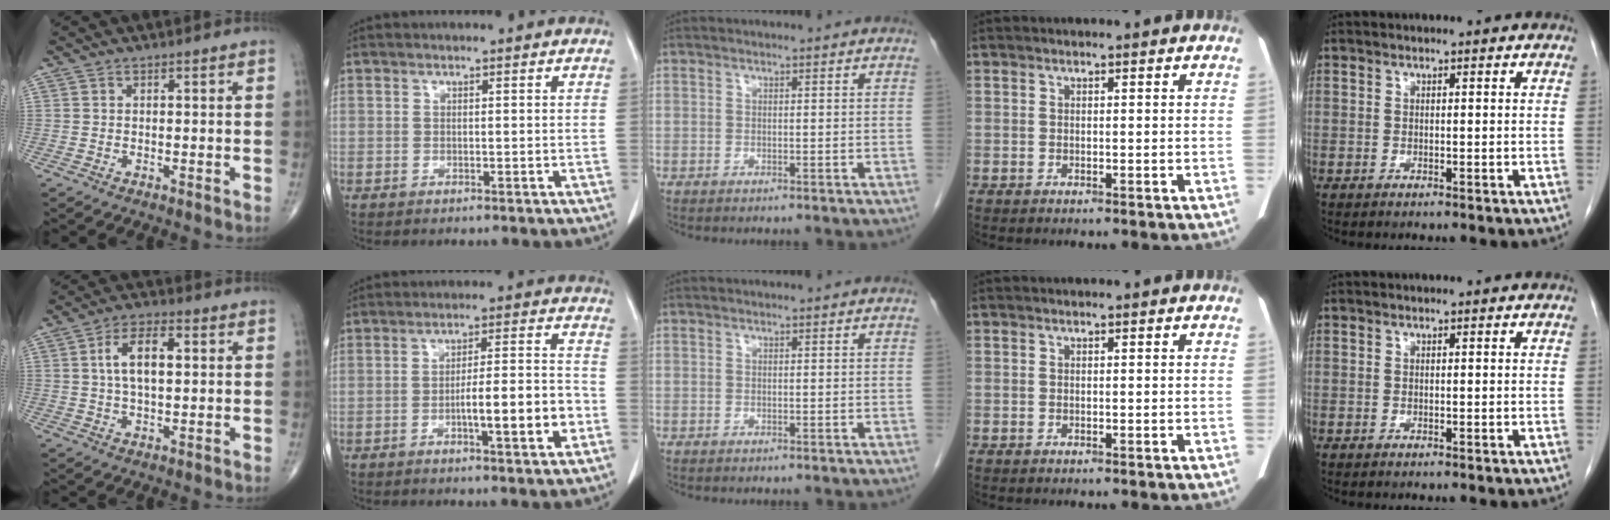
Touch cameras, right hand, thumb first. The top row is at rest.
{"thumb": {"total": 8.4, "force": [1.5, 4.1, 7.2], "torque": [-0.124, 0.012, 0.023]}, "index": {"total": 9.4, "force": [-3.1, 1.0, 8.9], "torque": [-0.136, 0.010, -0.047]}}